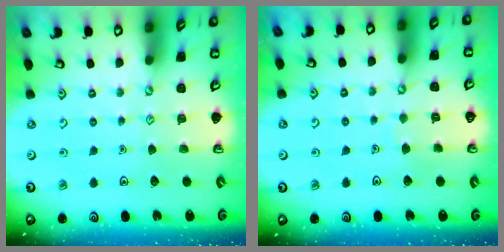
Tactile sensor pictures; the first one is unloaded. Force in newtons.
{"total": 3.6, "press": 3.5, "slide": 0.2}